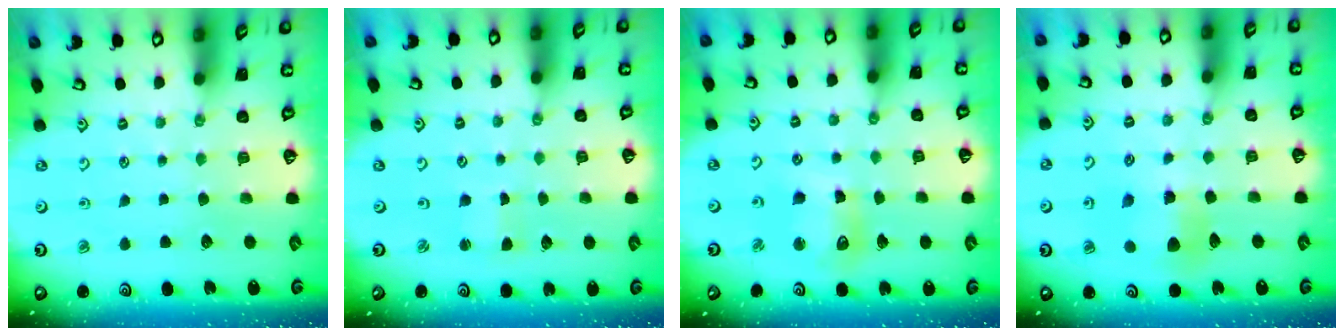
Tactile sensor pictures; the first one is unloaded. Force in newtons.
{"total": 1.7, "press": 1.7, "slide": 0.2}
{"total": 11.0, "press": 10.9, "slide": 1.4}
{"total": 7.4, "press": 7.4, "slide": 0.7}